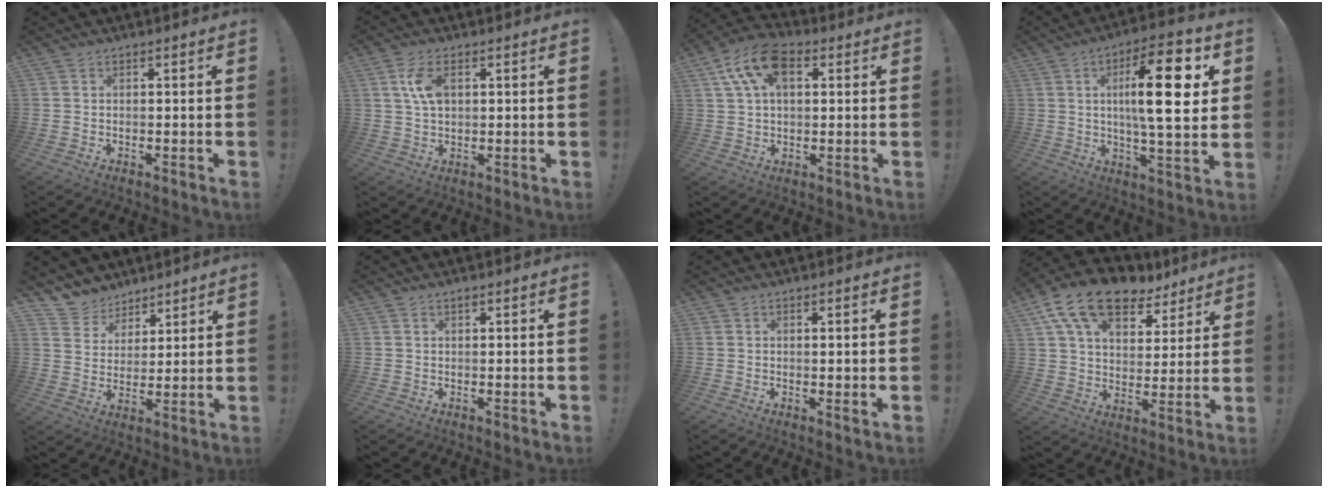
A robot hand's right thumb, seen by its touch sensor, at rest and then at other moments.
{"total": 7.1, "force": [1.9, 3.8, 5.6], "torque": [-0.106, 0.001, 0.034]}
{"total": 13.1, "force": [5.3, 8.2, 8.7], "torque": [-0.156, -0.003, 0.100]}
{"total": 18.4, "force": [4.0, 4.6, 17.4], "torque": [-0.269, -0.003, 0.046]}
{"total": 8.1, "force": [6.6, 4.7, 0.1], "torque": [-0.013, -0.058, 0.131]}
{"total": 0.6, "force": [0.4, 0.3, 0.4], "torque": [-0.016, 0.004, 0.010]}
{"total": 1.6, "force": [0.4, -0.4, 1.5], "torque": [-0.019, -0.006, 0.003]}
{"total": 16.3, "force": [10.4, 8.7, 9.1], "torque": [-0.154, -0.062, 0.187]}